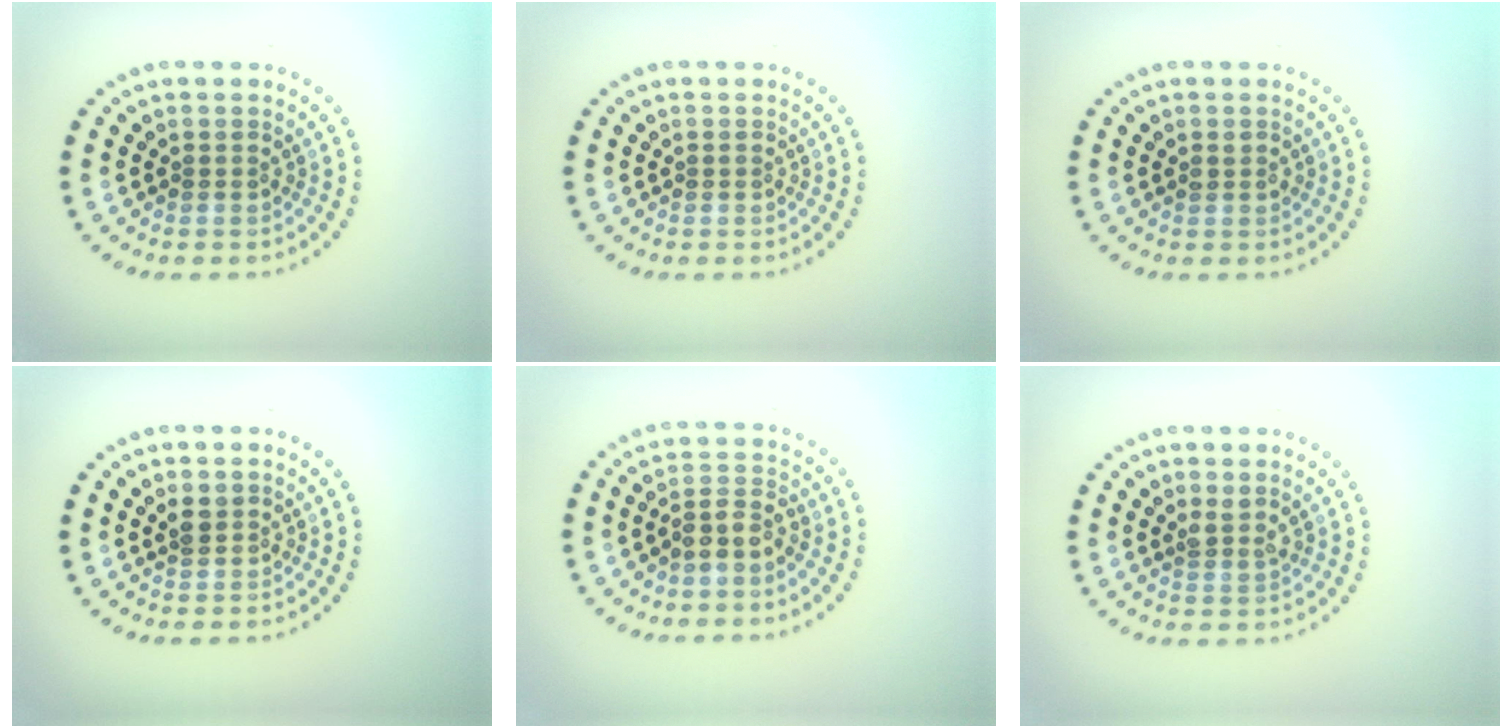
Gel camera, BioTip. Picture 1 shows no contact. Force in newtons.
{"total": 0.0}
{"total": 0.7, "press": 0.7, "slide": 0.3}
{"total": 1.3, "press": 1.1, "slide": 0.6}
{"total": 2.2, "press": 1.8, "slide": 1.4}
{"total": 1.4, "press": 1.0, "slide": 0.9}